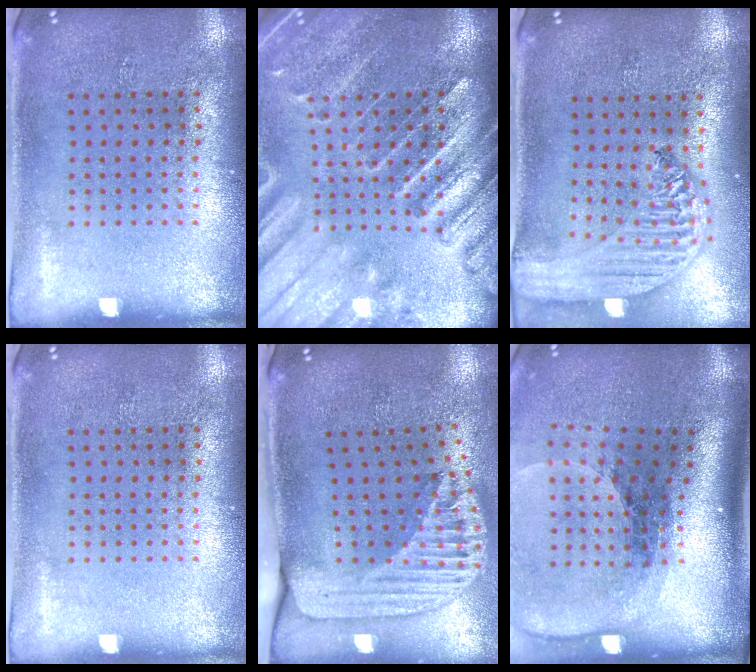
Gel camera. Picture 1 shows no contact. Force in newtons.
{"total": 3.6, "press": 3.1, "slide": 1.8}
{"total": 2.9, "press": 2.3, "slide": 1.8}
{"total": 0.0}
{"total": 2.5, "press": 1.7, "slide": 1.9}
{"total": 2.6, "press": 1.8, "slide": 1.8}